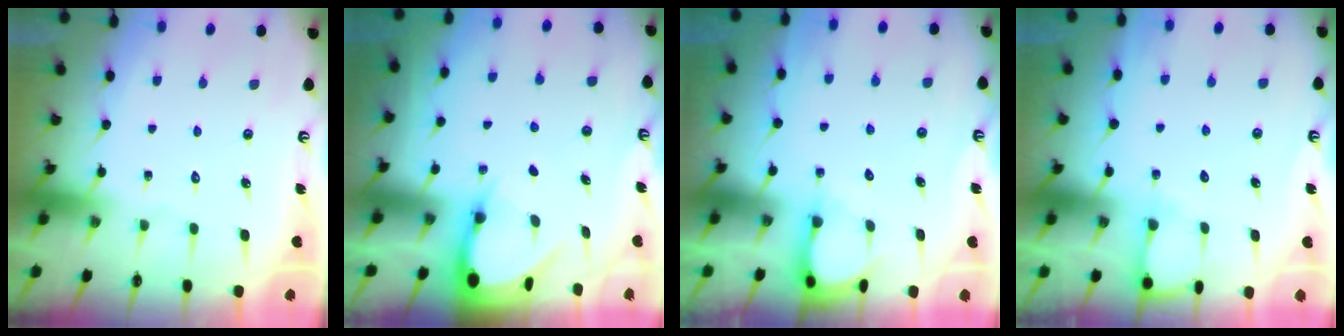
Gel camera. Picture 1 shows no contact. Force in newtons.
{"total": 3.5, "press": 3.5, "slide": 0.2}
{"total": 3.6, "press": 3.6, "slide": 0.5}
{"total": 3.8, "press": 3.8, "slide": 0.3}